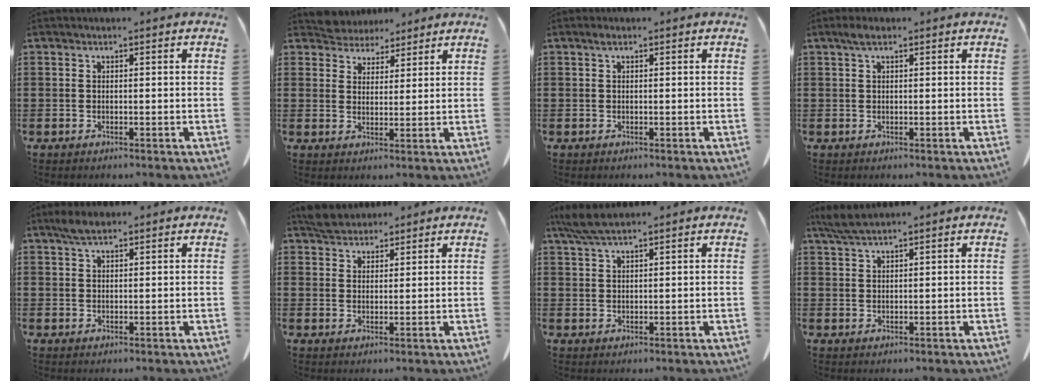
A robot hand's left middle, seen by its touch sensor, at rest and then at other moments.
{"total": 4.4, "force": [4.1, 1.5, -0.3], "torque": [-0.011, -0.011, 0.079]}
{"total": 0.8, "force": [0.3, 0.3, 0.6], "torque": [-0.014, 0.003, 0.005]}
{"total": 1.7, "force": [0.7, 0.6, 1.4], "torque": [-0.031, 0.003, 0.013]}
{"total": 3.0, "force": [2.1, 0.9, 2.0], "torque": [-0.045, 0.003, 0.038]}
{"total": 3.4, "force": [3.2, 1.2, 0.6], "torque": [-0.021, 0.001, 0.062]}
{"total": 4.7, "force": [3.5, 0.6, 3.0], "torque": [-0.066, -0.003, 0.066]}
{"total": 3.1, "force": [2.4, 0.3, 1.9], "torque": [-0.042, 0.000, 0.046]}